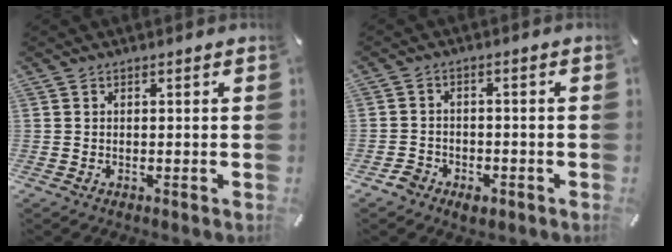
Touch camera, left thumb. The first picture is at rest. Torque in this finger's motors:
{"motor_torque": [-0.22, 0.24, 0.01, 0.00, 0.00]}